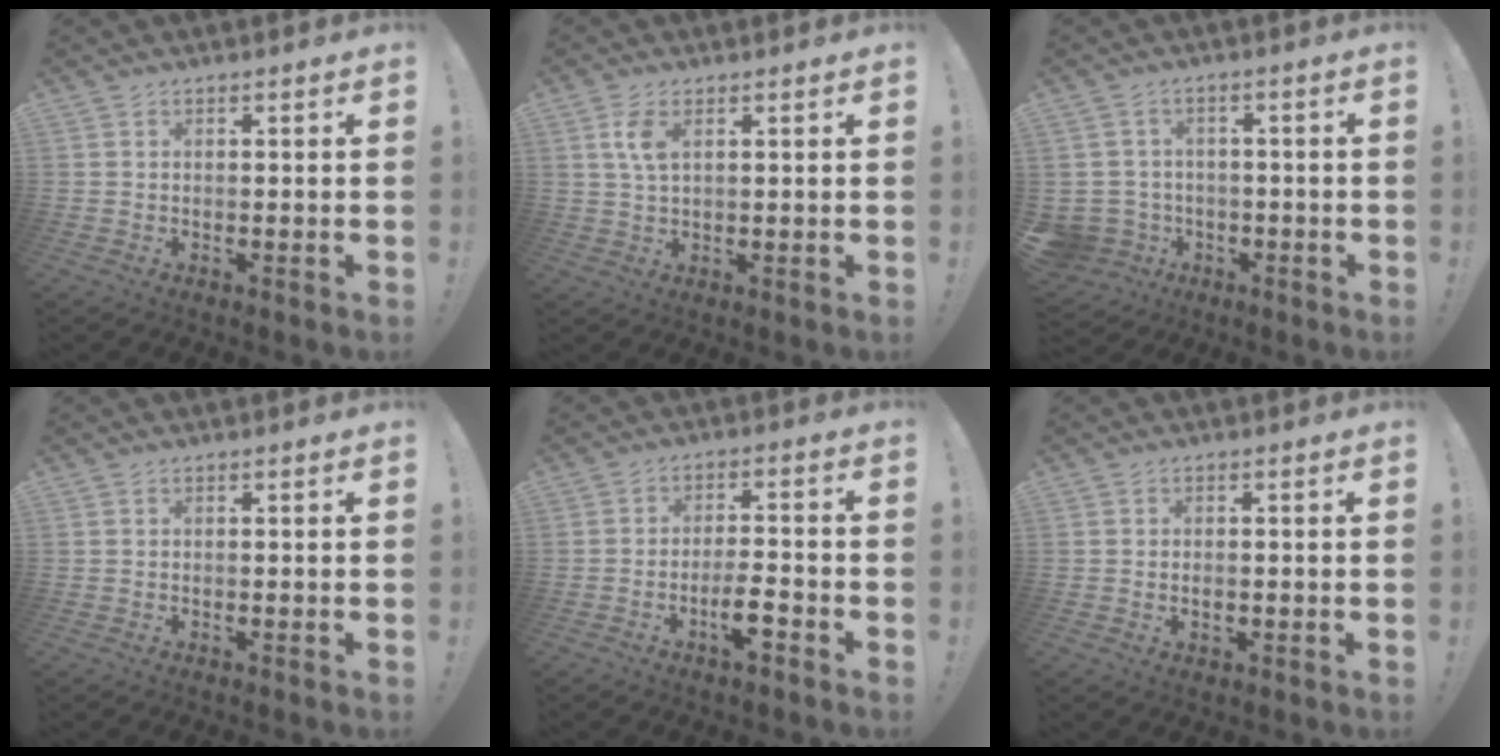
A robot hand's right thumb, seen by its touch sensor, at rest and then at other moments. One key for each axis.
{"total": 5.5, "fx": 2.1, "fy": 2.6, "fz": 4.3, "tx": -0.084, "ty": -0.004, "tz": 0.034}
{"total": 6.1, "fx": -1.1, "fy": 5.8, "fz": 1.4, "tx": -0.056, "ty": 0.007, "tz": -0.013}
{"total": 0.0}
{"total": 7.2, "fx": -3.6, "fy": 1.7, "fz": 6.0, "tx": -0.108, "ty": 0.014, "tz": -0.063}
{"total": 1.5, "fx": -0.3, "fy": 1.0, "fz": 1.0, "tx": -0.013, "ty": 0.002, "tz": -0.006}